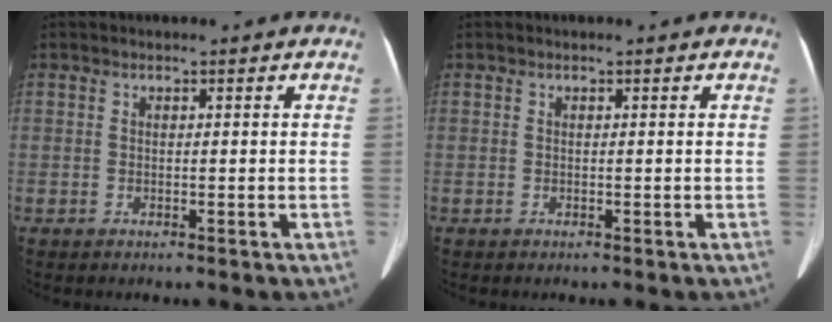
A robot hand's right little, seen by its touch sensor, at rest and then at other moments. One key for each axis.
{"total": 0.0}